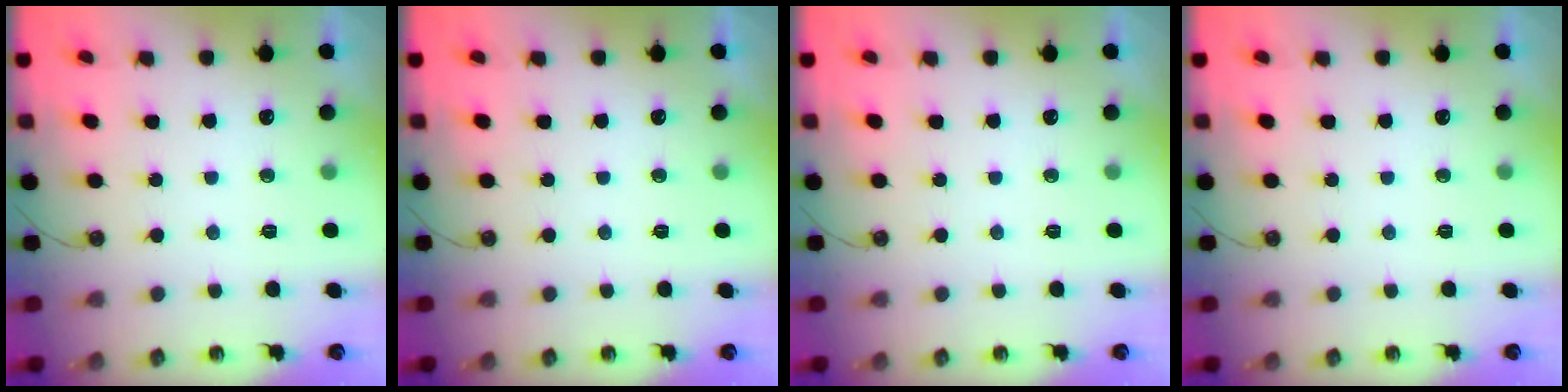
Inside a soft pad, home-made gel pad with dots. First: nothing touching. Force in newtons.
{"total": 0.0}
{"total": 0.0}
{"total": 0.0}